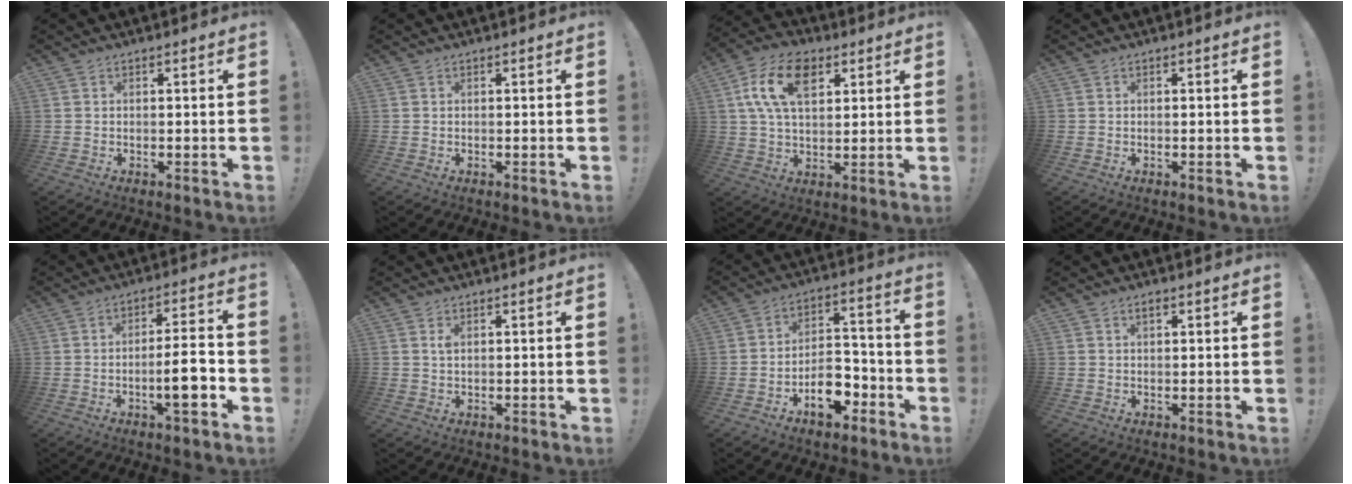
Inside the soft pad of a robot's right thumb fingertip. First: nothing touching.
{"total": 0.0}
{"total": 14.5, "force": [5.8, 8.6, 10.2], "torque": [-0.174, -0.003, 0.108]}
{"total": 0.0}
{"total": 10.5, "force": [-3.7, 1.8, 9.6], "torque": [-0.138, 0.009, -0.065]}
{"total": 1.2, "force": [0.5, 0.5, 1.0], "torque": [-0.018, 0.000, 0.007]}
{"total": 11.4, "force": [-6.3, 7.0, 6.4], "torque": [-0.076, 0.059, -0.107]}
{"total": 1.3, "force": [0.8, 0.6, 0.9], "torque": [-0.013, 0.001, 0.012]}